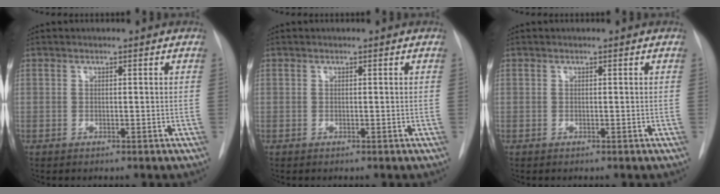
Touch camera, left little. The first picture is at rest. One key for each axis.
{"total": 0.0}
{"total": 0.0}